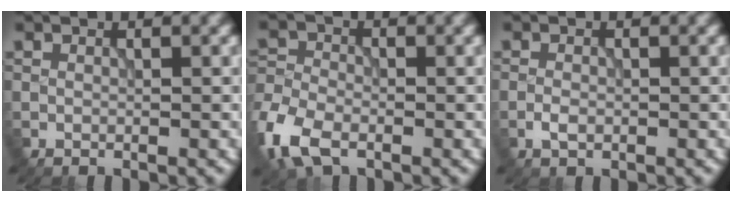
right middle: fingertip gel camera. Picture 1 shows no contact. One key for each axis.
{"total": 6.0, "fx": -3.4, "fy": 3.6, "fz": 3.5, "tx": -0.088, "ty": -0.010, "tz": -0.079}
{"total": 1.2, "fx": -0.6, "fy": 0.8, "fz": 0.8, "tx": -0.014, "ty": -0.001, "tz": -0.014}